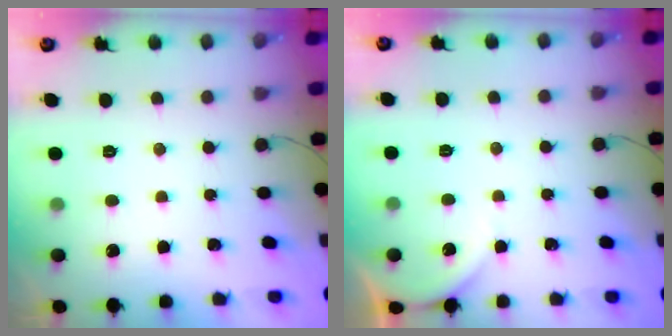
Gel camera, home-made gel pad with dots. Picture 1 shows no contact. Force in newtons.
{"total": 3.5, "press": 3.4, "slide": 0.4}